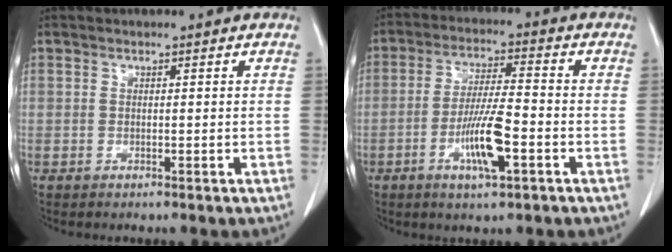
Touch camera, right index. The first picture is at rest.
{"total": 8.9, "force": [-3.2, 1.1, 8.2], "torque": [-0.154, -0.005, -0.059]}